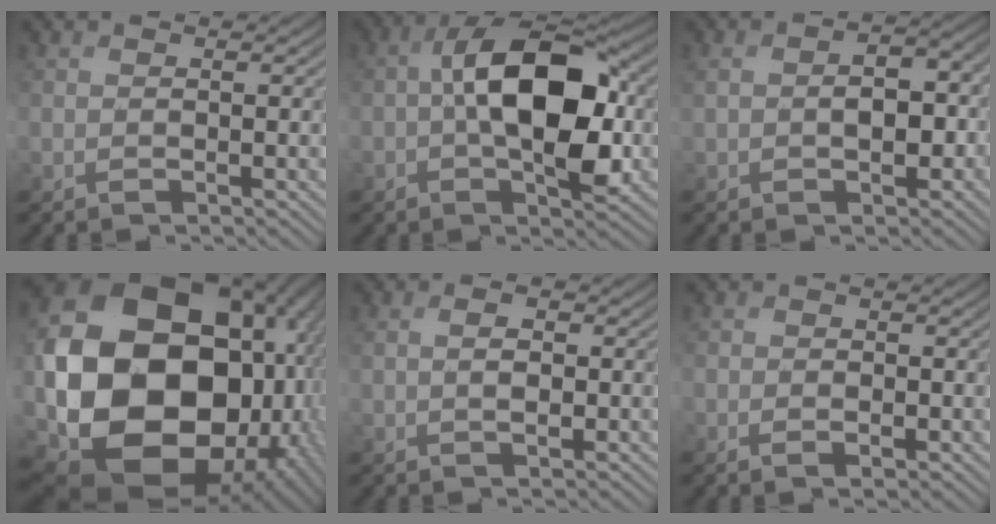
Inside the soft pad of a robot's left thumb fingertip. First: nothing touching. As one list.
[{"total": 12.7, "force": [-0.3, 6.6, 10.8], "torque": [-0.179, 0.007, -0.011]}, {"total": 5.2, "force": [-0.4, 3.3, 4.1], "torque": [-0.074, -0.007, 0.000]}, {"total": 24.5, "force": [-1.5, 19.8, 14.2], "torque": [-0.315, -0.079, 0.002]}, {"total": 2.6, "force": [0.2, 1.5, 2.1], "torque": [-0.026, -0.004, -0.004]}, {"total": 2.2, "force": [-0.6, 1.7, 1.3], "torque": [-0.015, -0.006, -0.013]}]